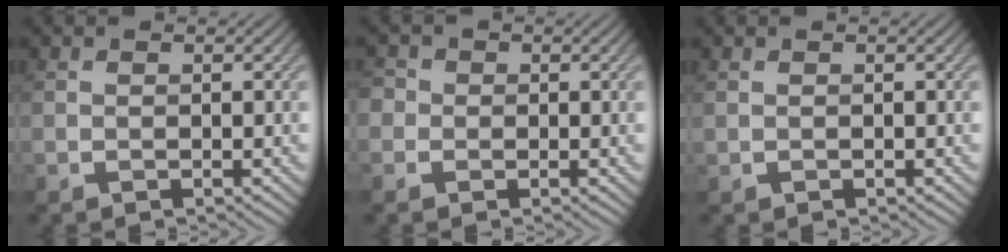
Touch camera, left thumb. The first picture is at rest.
{"total": 2.5, "force": [0.1, 2.4, 0.5], "torque": [-0.011, 0.009, -0.020]}
{"total": 0.0}